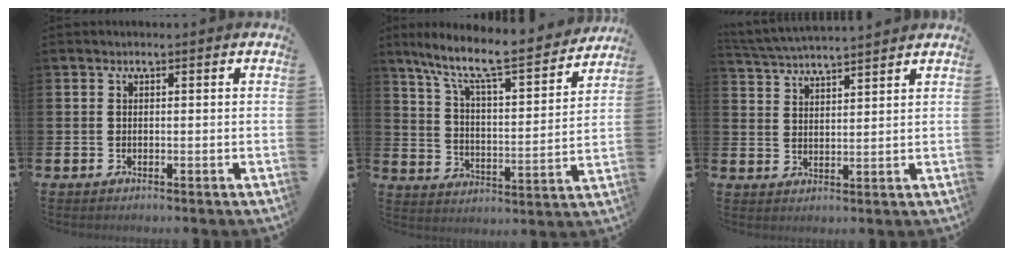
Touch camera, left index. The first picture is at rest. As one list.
[{"total": 9.5, "force": [8.3, 1.2, 4.5], "torque": [-0.118, -0.059, 0.134]}, {"total": 4.3, "force": [4.2, -0.2, 0.4], "torque": [-0.025, -0.025, 0.076]}]